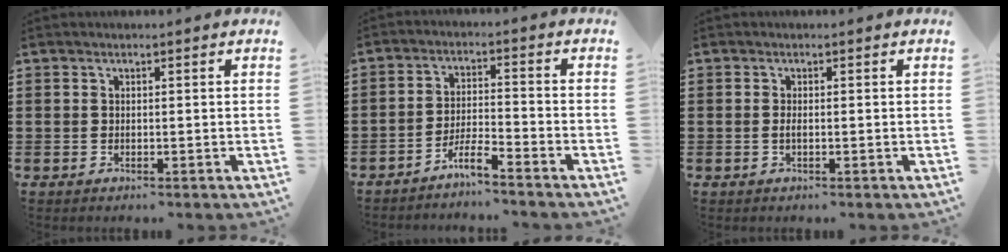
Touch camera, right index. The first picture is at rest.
{"total": 4.4, "force": [-3.9, 0.0, 1.9], "torque": [-0.053, -0.003, -0.082]}
{"total": 1.0, "force": [-0.2, 0.2, 0.9], "torque": [-0.017, -0.002, -0.004]}